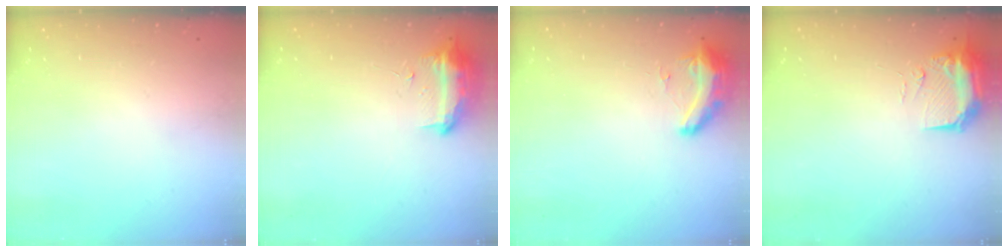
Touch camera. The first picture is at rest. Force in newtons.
{"total": 10.7, "press": 10.6, "slide": 0.7}
{"total": 14.6, "press": 10.5, "slide": 10.2}
{"total": 11.0, "press": 9.6, "slide": 5.4}